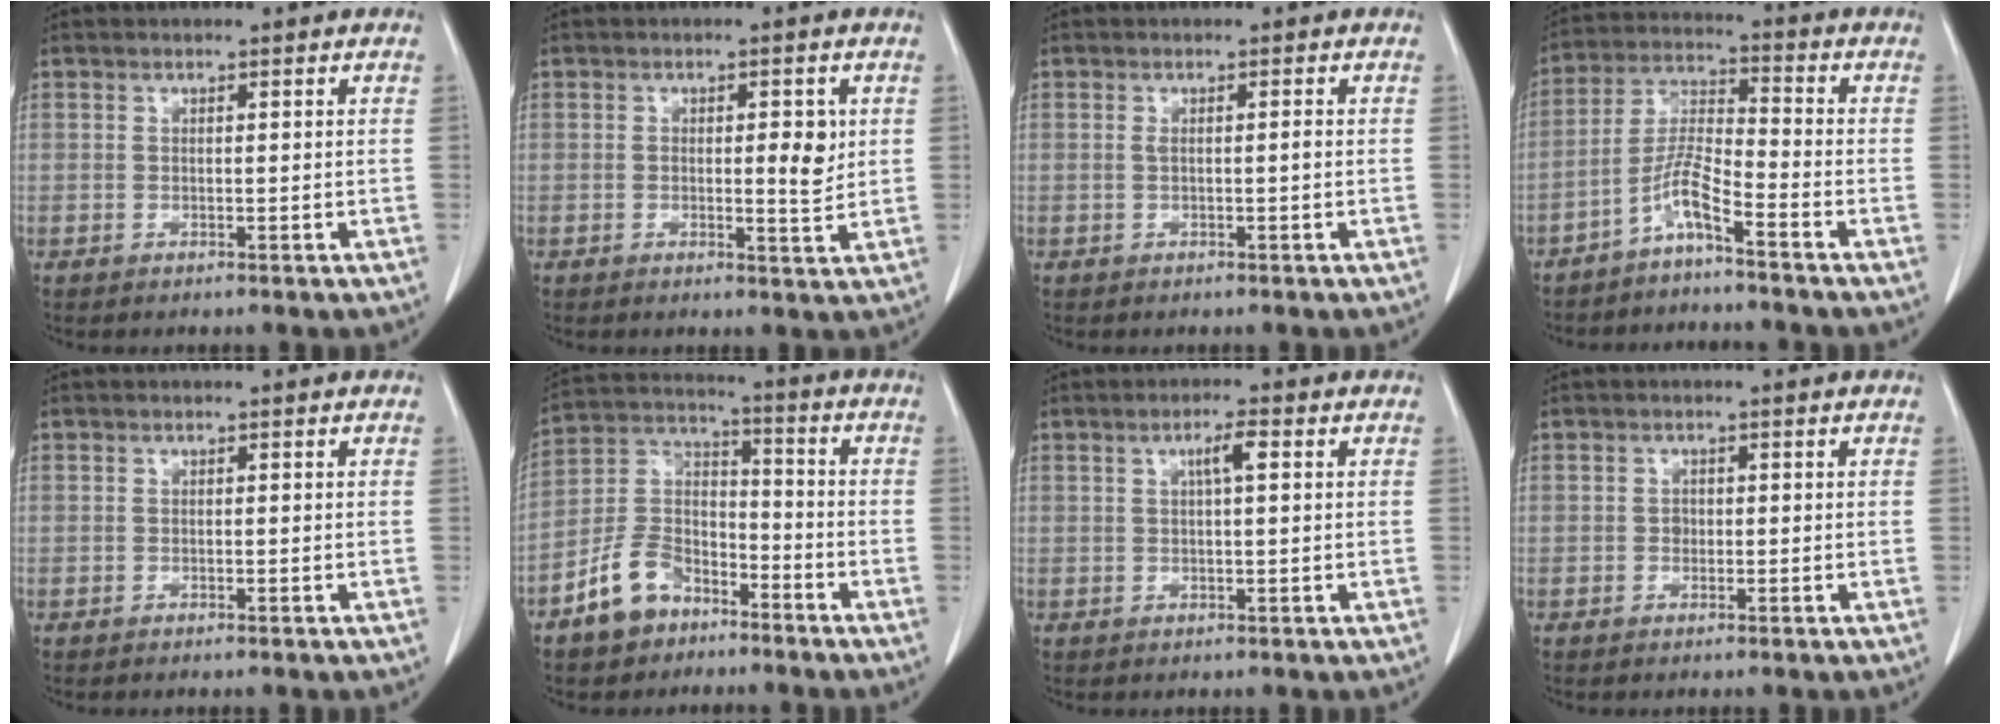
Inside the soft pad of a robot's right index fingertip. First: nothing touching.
{"total": 3.9, "force": [0.5, 1.1, 3.7], "torque": [-0.052, -0.004, 0.006]}
{"total": 1.2, "force": [0.0, 0.1, 1.2], "torque": [-0.022, 0.001, 0.001]}
{"total": 6.0, "force": [-4.2, 0.3, 4.3], "torque": [-0.098, -0.001, -0.089]}
{"total": 0.0}
{"total": 10.3, "force": [-6.7, 6.4, 4.5], "torque": [-0.102, 0.020, -0.126]}
{"total": 2.8, "force": [0.8, 0.2, 2.7], "torque": [-0.047, 0.005, 0.013]}
{"total": 0.9, "force": [-0.1, 0.7, 0.4], "torque": [-0.004, 0.003, -0.003]}